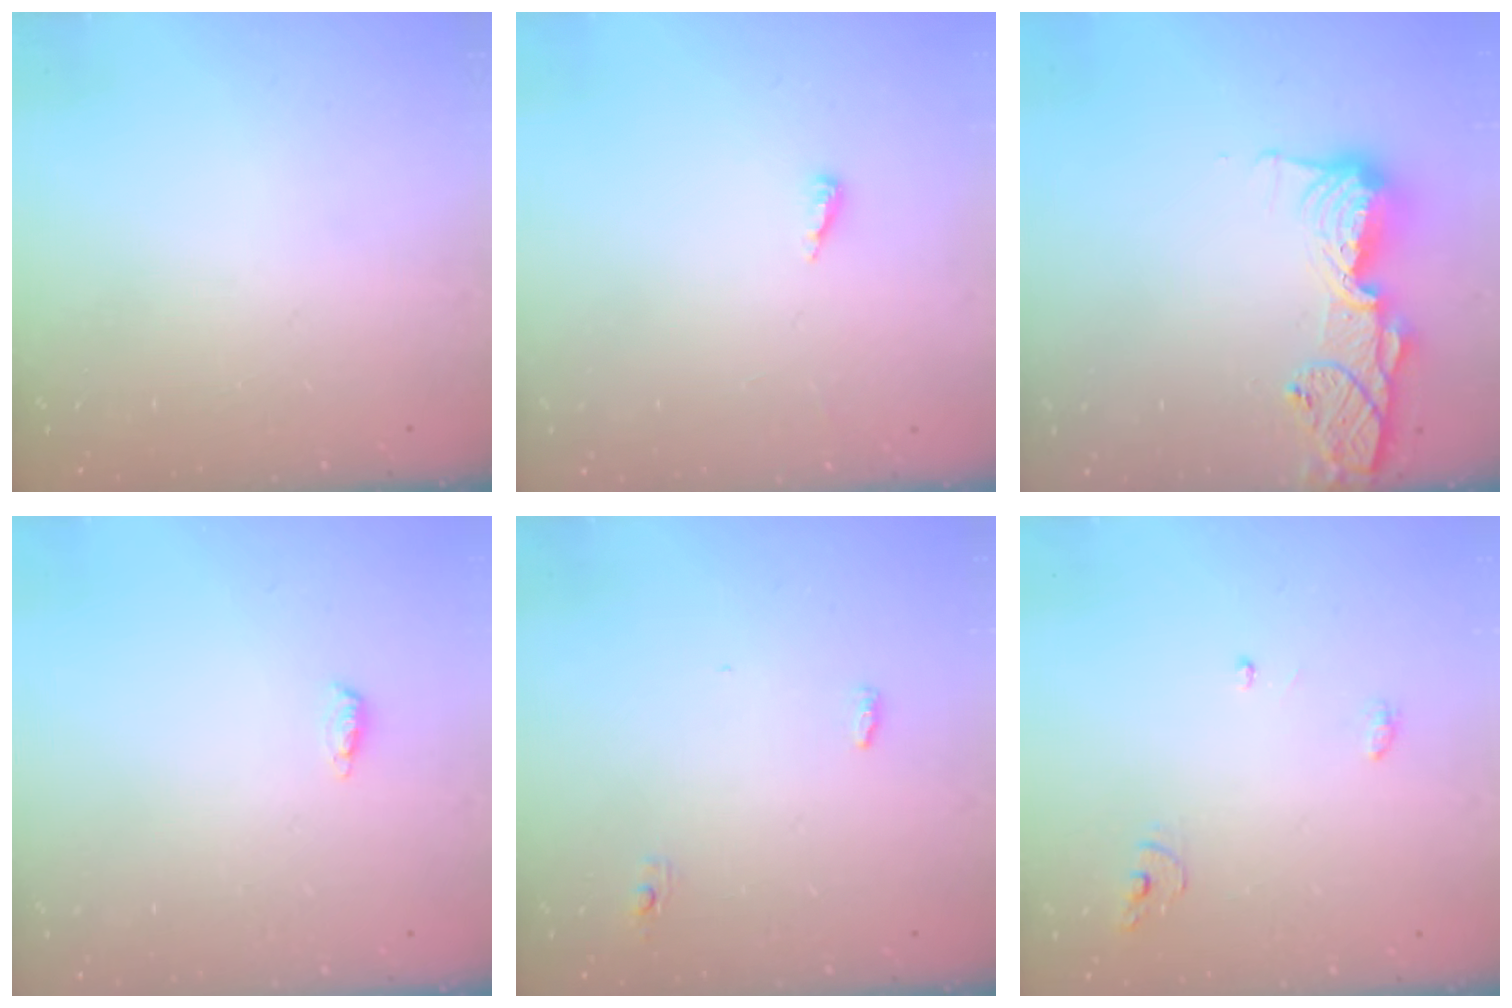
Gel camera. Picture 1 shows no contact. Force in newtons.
{"total": 2.8, "press": 2.8, "slide": 0.2}
{"total": 14.3, "press": 14.2, "slide": 1.3}
{"total": 4.9, "press": 4.4, "slide": 2.0}
{"total": 3.6, "press": 3.5, "slide": 0.9}
{"total": 3.9, "press": 3.9, "slide": 0.2}